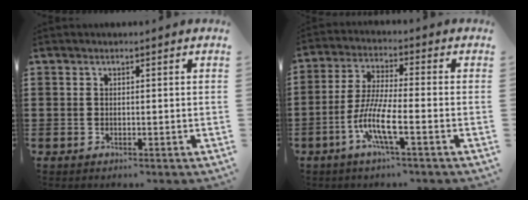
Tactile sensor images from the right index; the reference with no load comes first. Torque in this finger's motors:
{"motor_torque": [1.31, 0.83, 0.28, 0.17]}